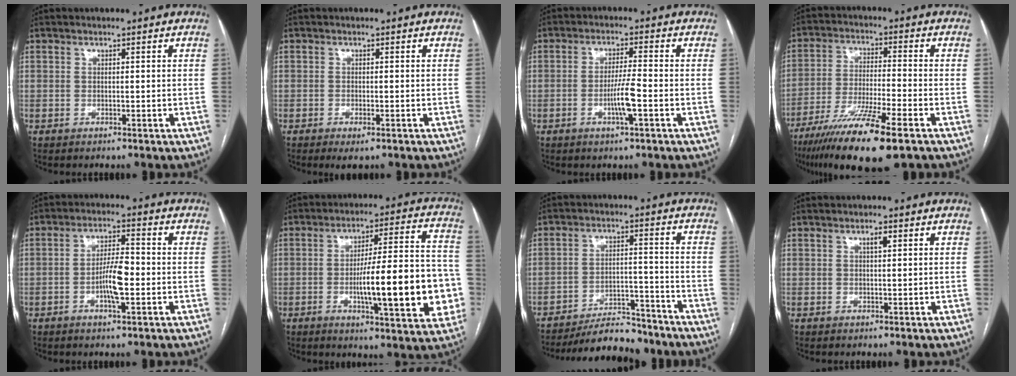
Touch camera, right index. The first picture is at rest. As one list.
[{"total": 2.1, "force": [-1.2, 0.6, 1.6], "torque": [-0.023, -0.003, -0.014]}, {"total": 4.9, "force": [-1.6, -0.2, 4.6], "torque": [-0.087, -0.007, -0.032]}, {"total": 14.4, "force": [-9.2, 0.6, 11.1], "torque": [-0.212, -0.039, -0.162]}, {"total": 6.1, "force": [-1.5, 1.2, 5.8], "torque": [-0.112, 0.004, -0.027]}, {"total": 19.0, "force": [-3.9, 3.5, 18.3], "torque": [-0.231, 0.021, -0.047]}, {"total": 10.6, "force": [-9.8, 2.6, 3.1], "torque": [-0.041, 0.012, -0.155]}, {"total": 1.3, "force": [0.6, 0.3, 1.1], "torque": [-0.019, 0.002, 0.008]}]